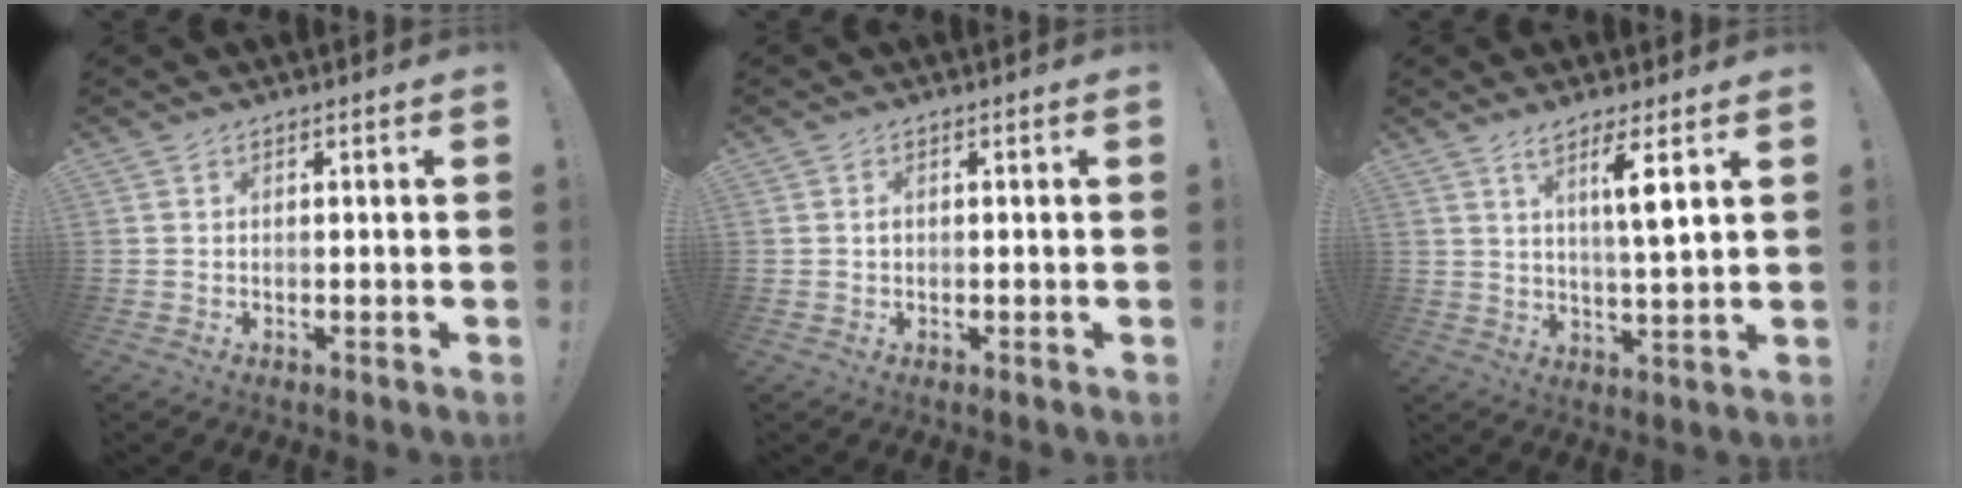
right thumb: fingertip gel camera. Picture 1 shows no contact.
{"total": 0.6, "force": [0.0, 0.6, 0.2], "torque": [0.002, 0.001, -0.002]}
{"total": 7.2, "force": [3.6, -0.2, 6.3], "torque": [-0.099, -0.017, 0.048]}